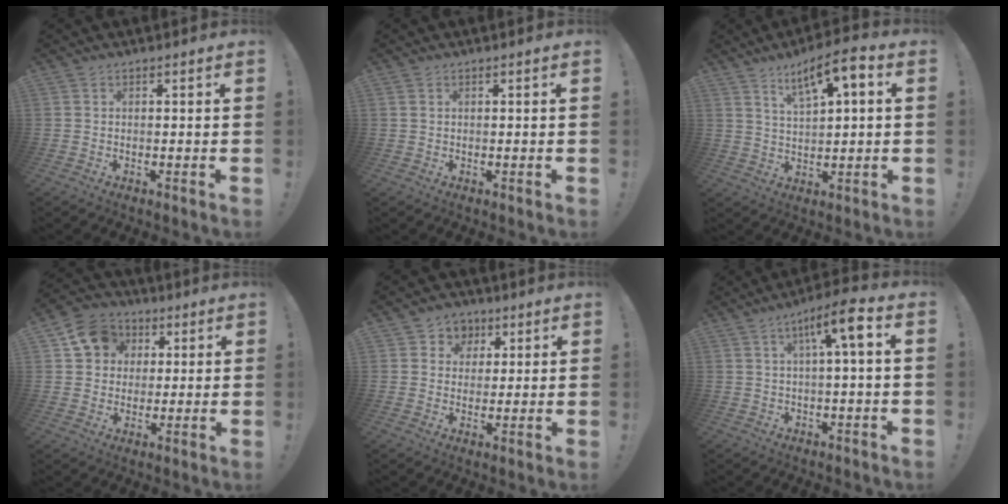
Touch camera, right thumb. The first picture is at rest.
{"total": 0.7, "force": [0.4, 0.4, 0.3], "torque": [-0.001, -0.001, 0.007]}
{"total": 9.0, "force": [4.3, 2.3, 7.6], "torque": [-0.124, -0.017, 0.071]}
{"total": 11.5, "force": [3.8, 10.0, 4.4], "torque": [-0.059, -0.006, 0.078]}
{"total": 6.1, "force": [1.5, 5.9, 1.0], "torque": [-0.007, -0.010, 0.030]}
{"total": 8.7, "force": [2.1, 1.0, 8.4], "torque": [-0.125, -0.012, 0.027]}